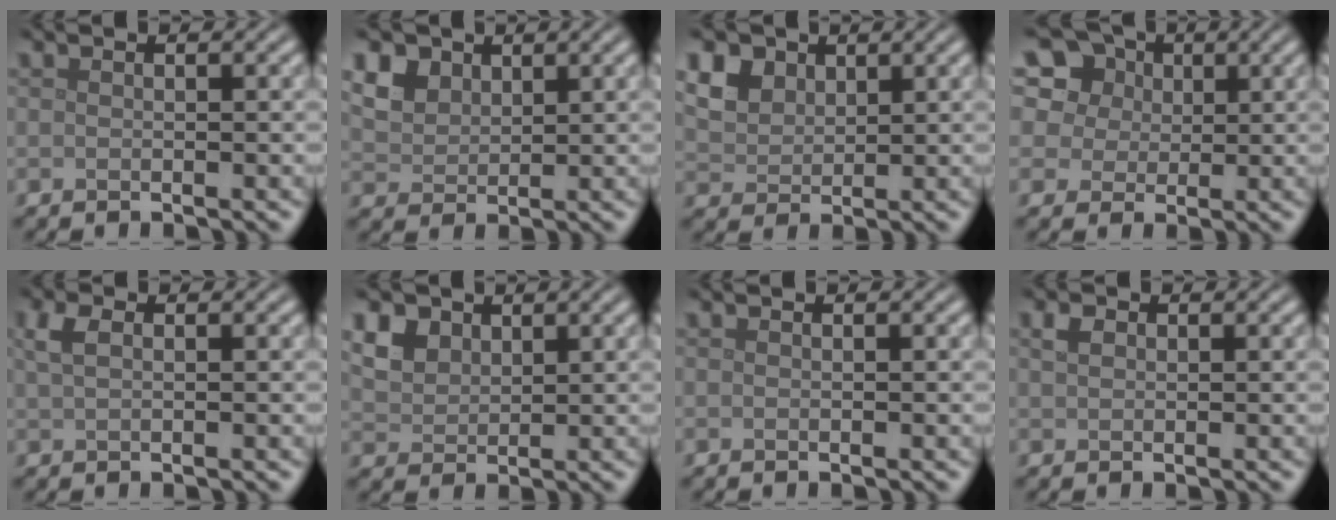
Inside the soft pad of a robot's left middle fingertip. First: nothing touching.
{"total": 5.8, "force": [3.2, 4.0, 2.6], "torque": [-0.095, 0.009, 0.064]}
{"total": 6.7, "force": [3.6, 4.7, 3.1], "torque": [-0.107, 0.015, 0.068]}
{"total": 12.0, "force": [6.3, 9.2, 4.4], "torque": [-0.138, 0.030, 0.105]}
{"total": 1.9, "force": [0.8, 1.0, 1.4], "torque": [-0.036, 0.005, 0.014]}
{"total": 5.4, "force": [3.0, 3.7, 2.5], "torque": [-0.086, 0.007, 0.062]}
{"total": 0.0}
{"total": 1.2, "force": [0.5, 0.8, 0.6], "torque": [-0.012, 0.004, 0.008]}